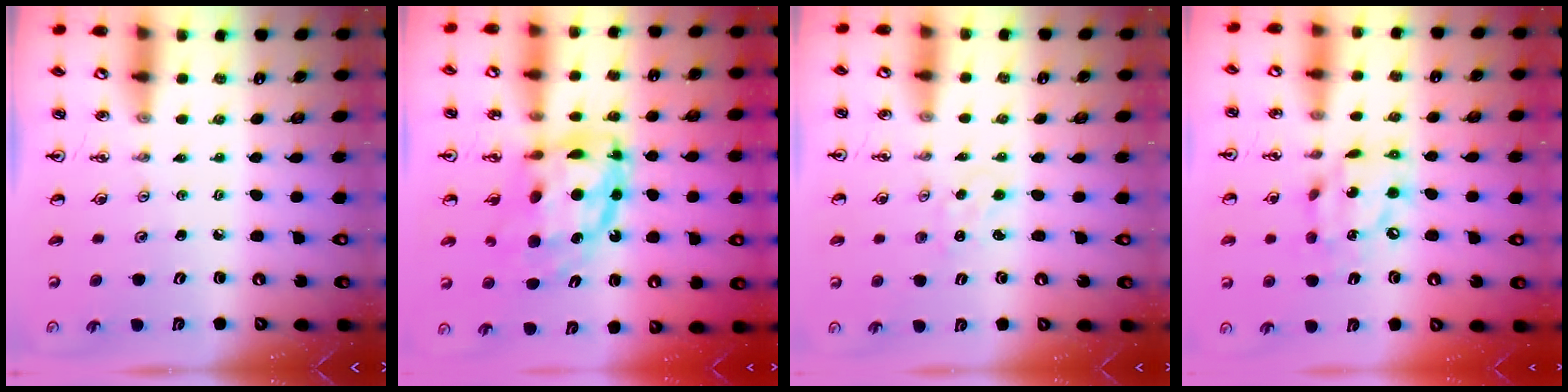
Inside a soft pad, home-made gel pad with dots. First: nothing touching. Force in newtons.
{"total": 13.5, "press": 13.4, "slide": 1.1}
{"total": 0.0}
{"total": 11.2, "press": 11.1, "slide": 1.3}